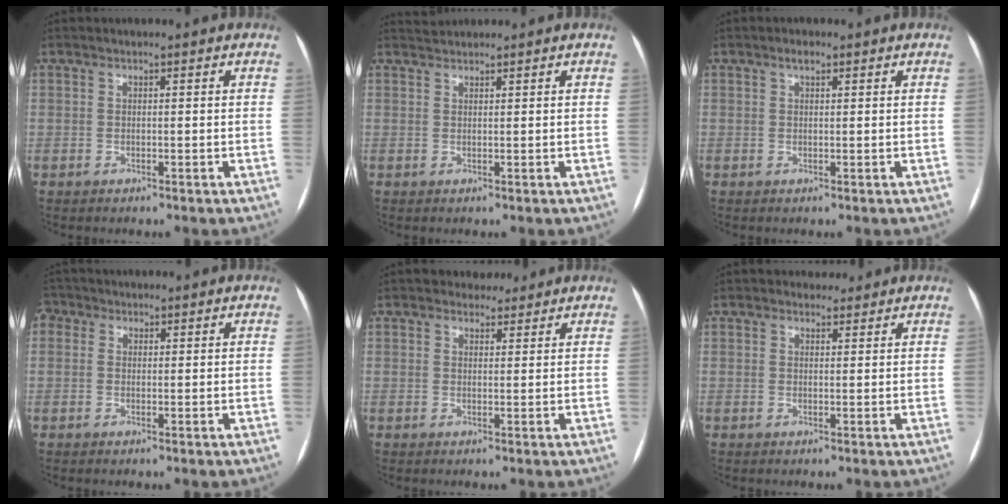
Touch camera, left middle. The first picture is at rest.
{"total": 1.4, "force": [1.4, -0.2, -0.3], "torque": [-0.004, 0.013, 0.033]}
{"total": 1.4, "force": [0.9, 0.5, 0.9], "torque": [-0.017, 0.006, 0.014]}
{"total": 2.6, "force": [1.2, 2.1, 1.0], "torque": [-0.022, 0.016, 0.019]}
{"total": 2.7, "force": [2.3, 1.5, 0.1], "torque": [0.002, 0.004, 0.031]}
{"total": 2.0, "force": [1.7, 1.0, 0.0], "torque": [0.001, 0.006, 0.023]}